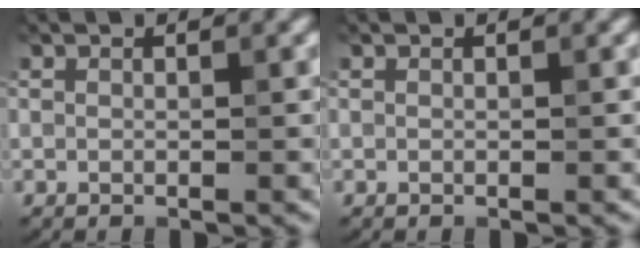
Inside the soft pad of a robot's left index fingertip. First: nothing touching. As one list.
[{"total": 0.0}]